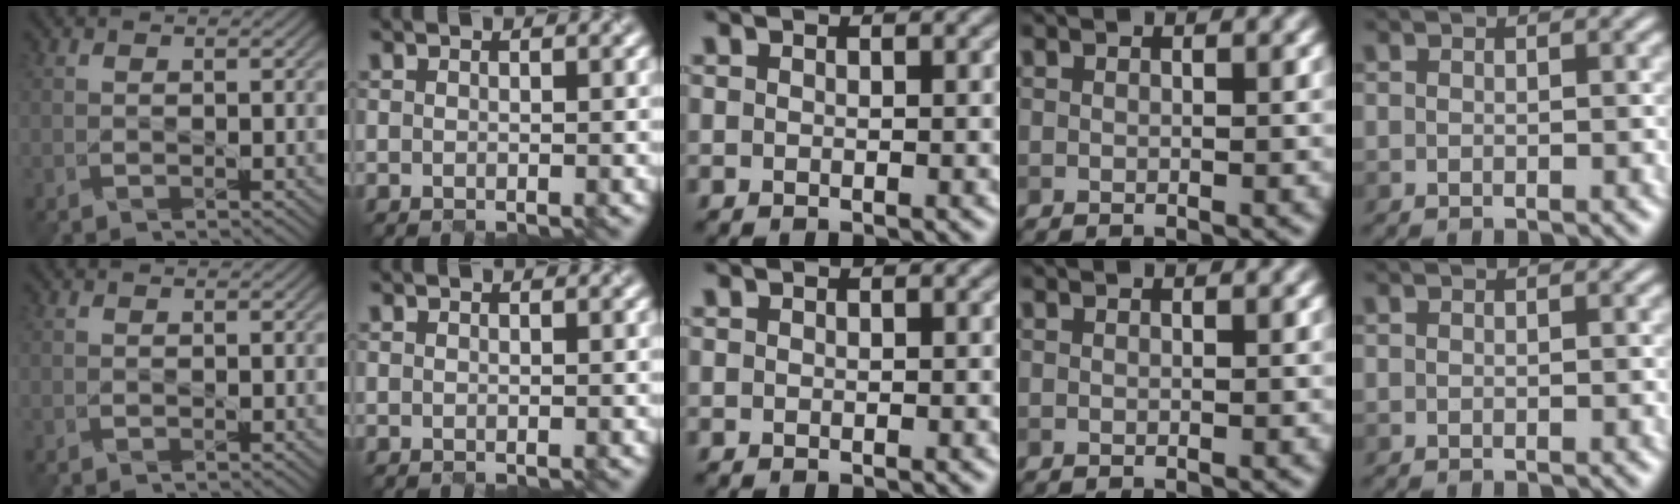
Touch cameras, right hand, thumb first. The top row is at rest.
{}